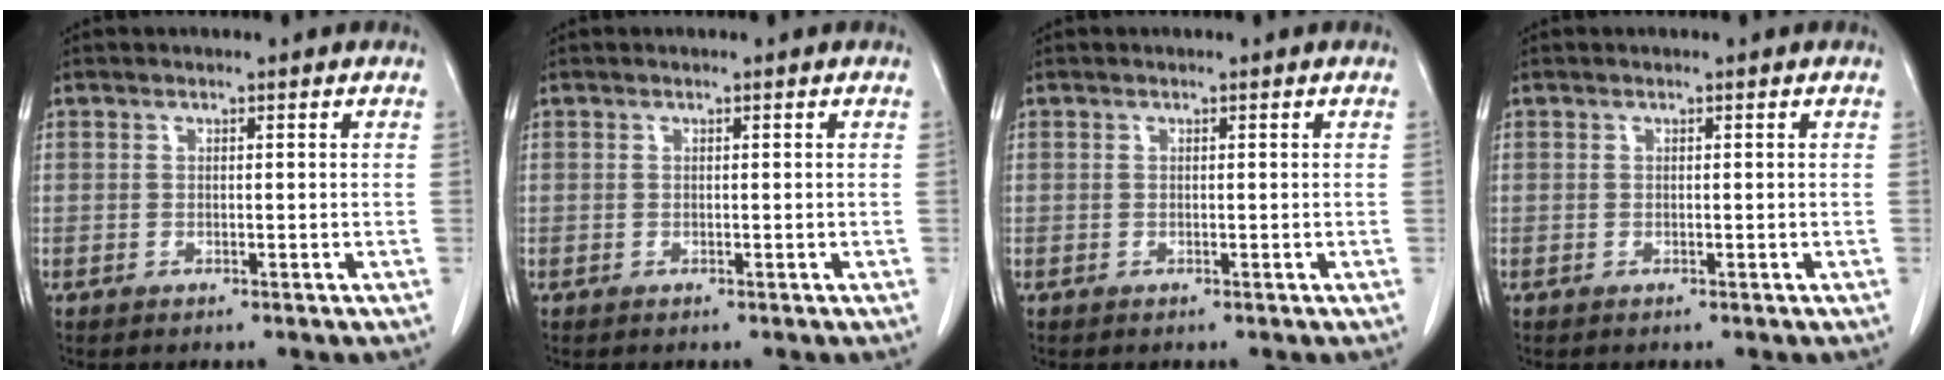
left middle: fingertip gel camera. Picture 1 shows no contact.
{"total": 0.0}
{"total": 0.0}
{"total": 0.0}